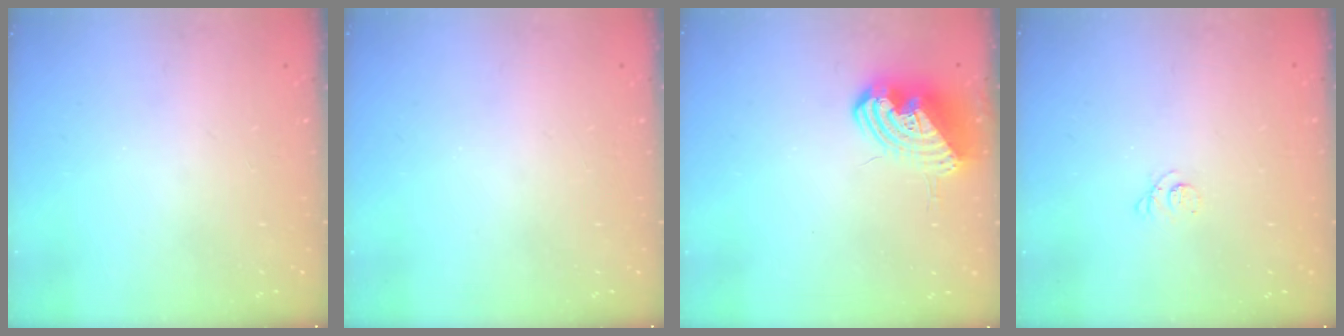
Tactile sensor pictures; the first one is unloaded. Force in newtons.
{"total": 0.0}
{"total": 11.2, "press": 11.1, "slide": 1.9}
{"total": 2.3, "press": 2.3, "slide": 0.3}